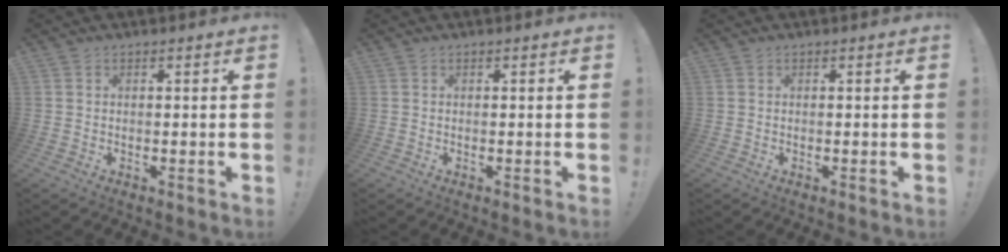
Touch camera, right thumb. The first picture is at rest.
{"total": 0.0}
{"total": 0.0}